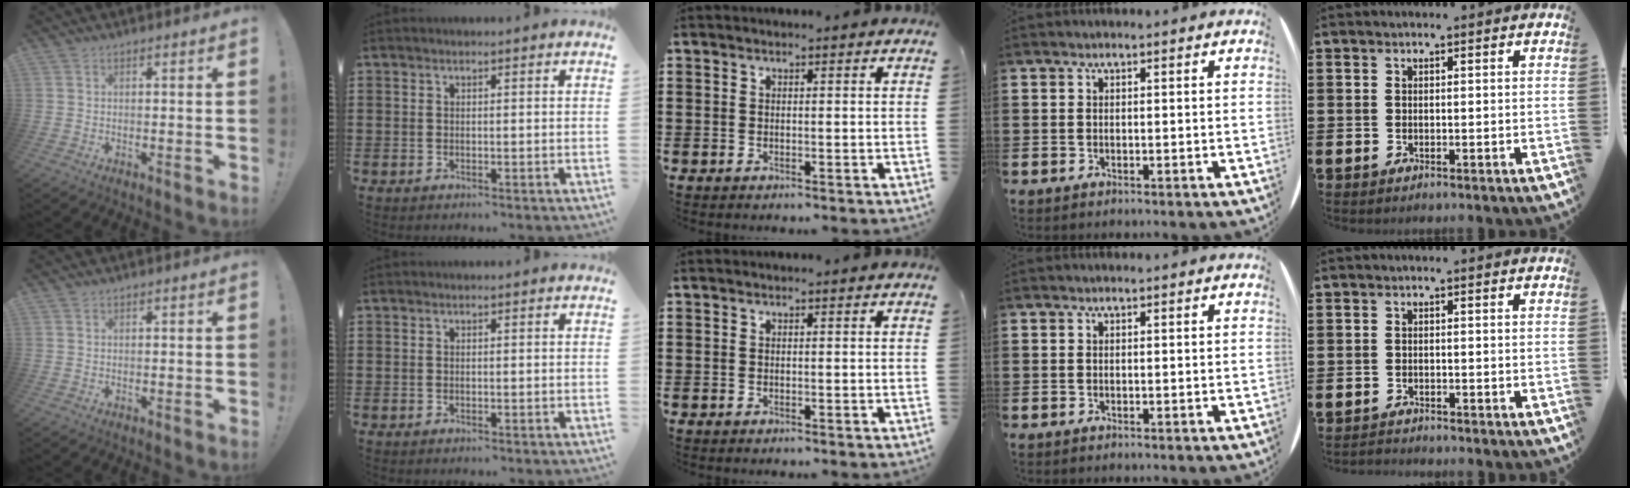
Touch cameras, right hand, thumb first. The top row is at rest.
{"little": {"total": 1.0, "force": [-1.0, 0.0, -0.1], "torque": [-0.003, 0.001, -0.020]}}